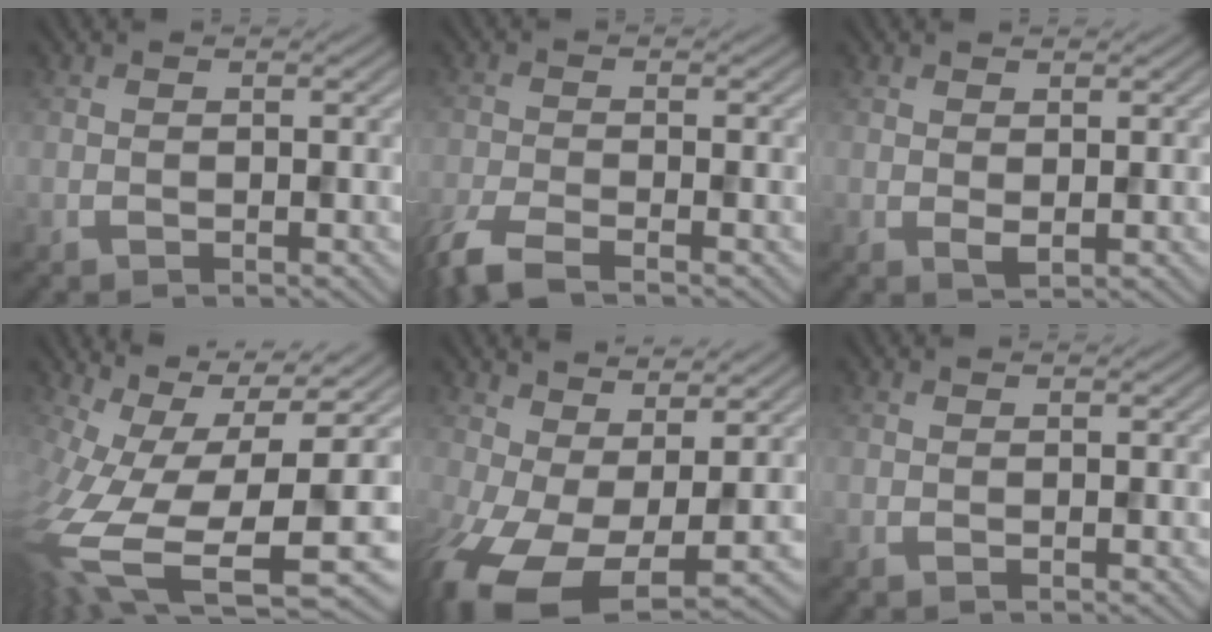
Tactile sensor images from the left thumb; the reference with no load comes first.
{"total": 4.9, "force": [-3.8, 1.1, 2.8], "torque": [-0.051, -0.014, -0.077]}
{"total": 0.8, "force": [0.7, 0.2, 0.3], "torque": [-0.005, -0.007, 0.018]}
{"total": 16.6, "force": [-3.1, 6.6, 14.8], "torque": [-0.294, -0.050, -0.015]}
{"total": 9.8, "force": [-2.2, 5.3, 7.9], "torque": [-0.170, -0.027, -0.031]}
{"total": 0.0}